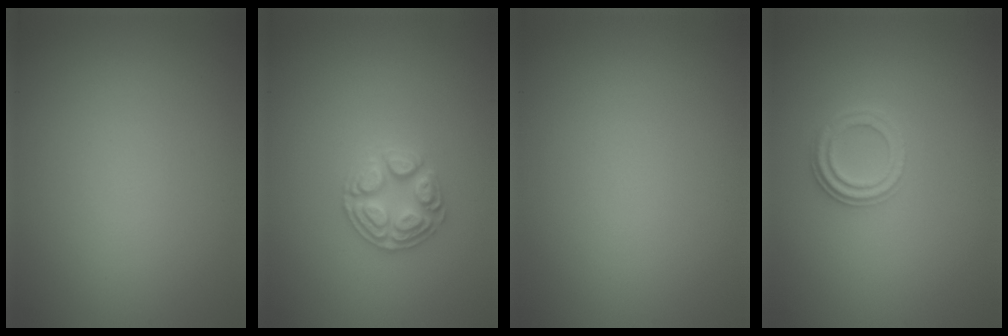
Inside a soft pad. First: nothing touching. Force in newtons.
{"total": 2.9, "press": 2.9, "slide": 0.1}
{"total": 0.0}
{"total": 2.3, "press": 2.2, "slide": 0.8}